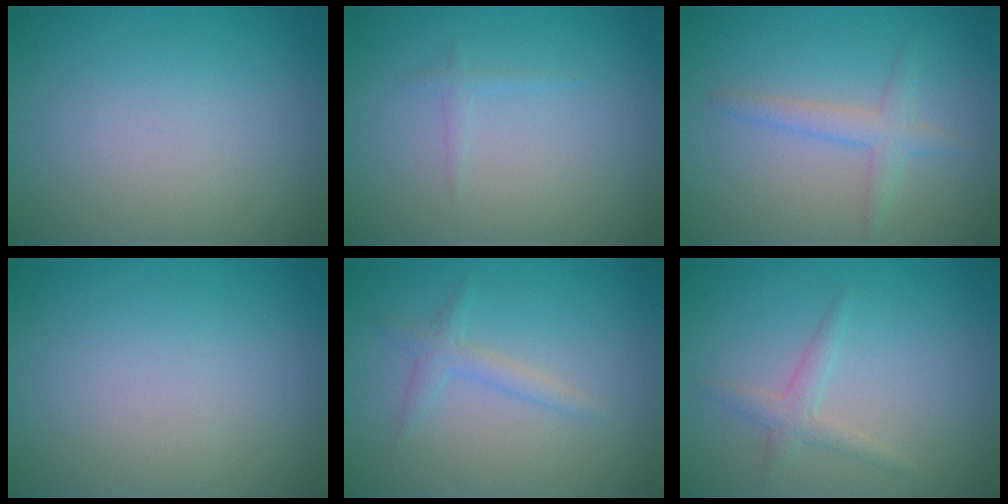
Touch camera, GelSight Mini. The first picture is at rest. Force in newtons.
{"total": 0.6, "press": 0.6, "slide": 0.0}
{"total": 2.2, "press": 2.2, "slide": 0.0}
{"total": 0.0}
{"total": 1.5, "press": 1.5, "slide": 0.1}
{"total": 1.6, "press": 1.6, "slide": 0.0}